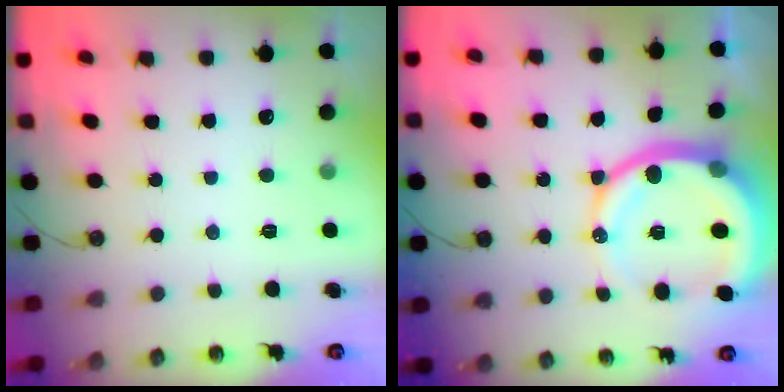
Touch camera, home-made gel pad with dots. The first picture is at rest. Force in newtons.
{"total": 17.3, "press": 17.1, "slide": 2.3}